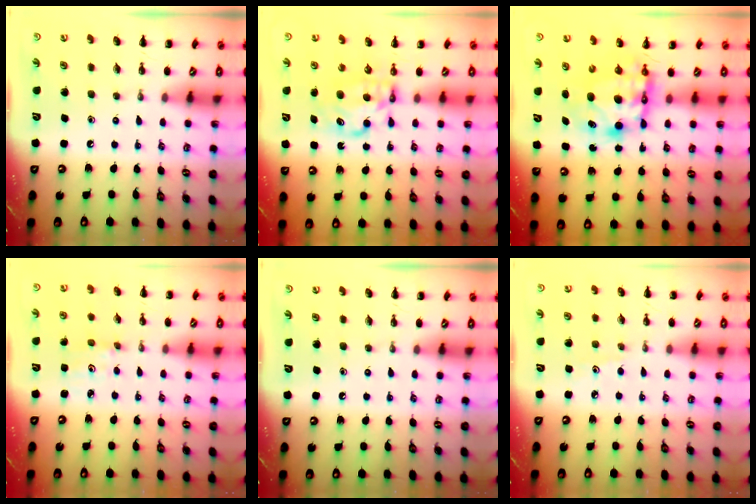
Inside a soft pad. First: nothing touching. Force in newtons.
{"total": 6.8, "press": 6.8, "slide": 0.2}
{"total": 8.2, "press": 8.0, "slide": 1.8}
{"total": 1.5, "press": 1.4, "slide": 0.5}
{"total": 0.0}
{"total": 2.5, "press": 2.4, "slide": 0.8}